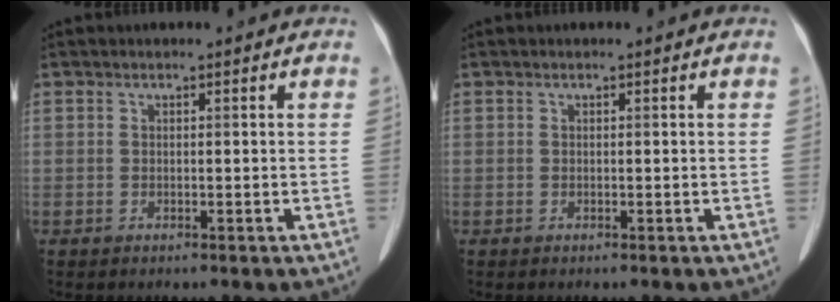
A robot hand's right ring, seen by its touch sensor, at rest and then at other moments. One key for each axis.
{"total": 0.0}